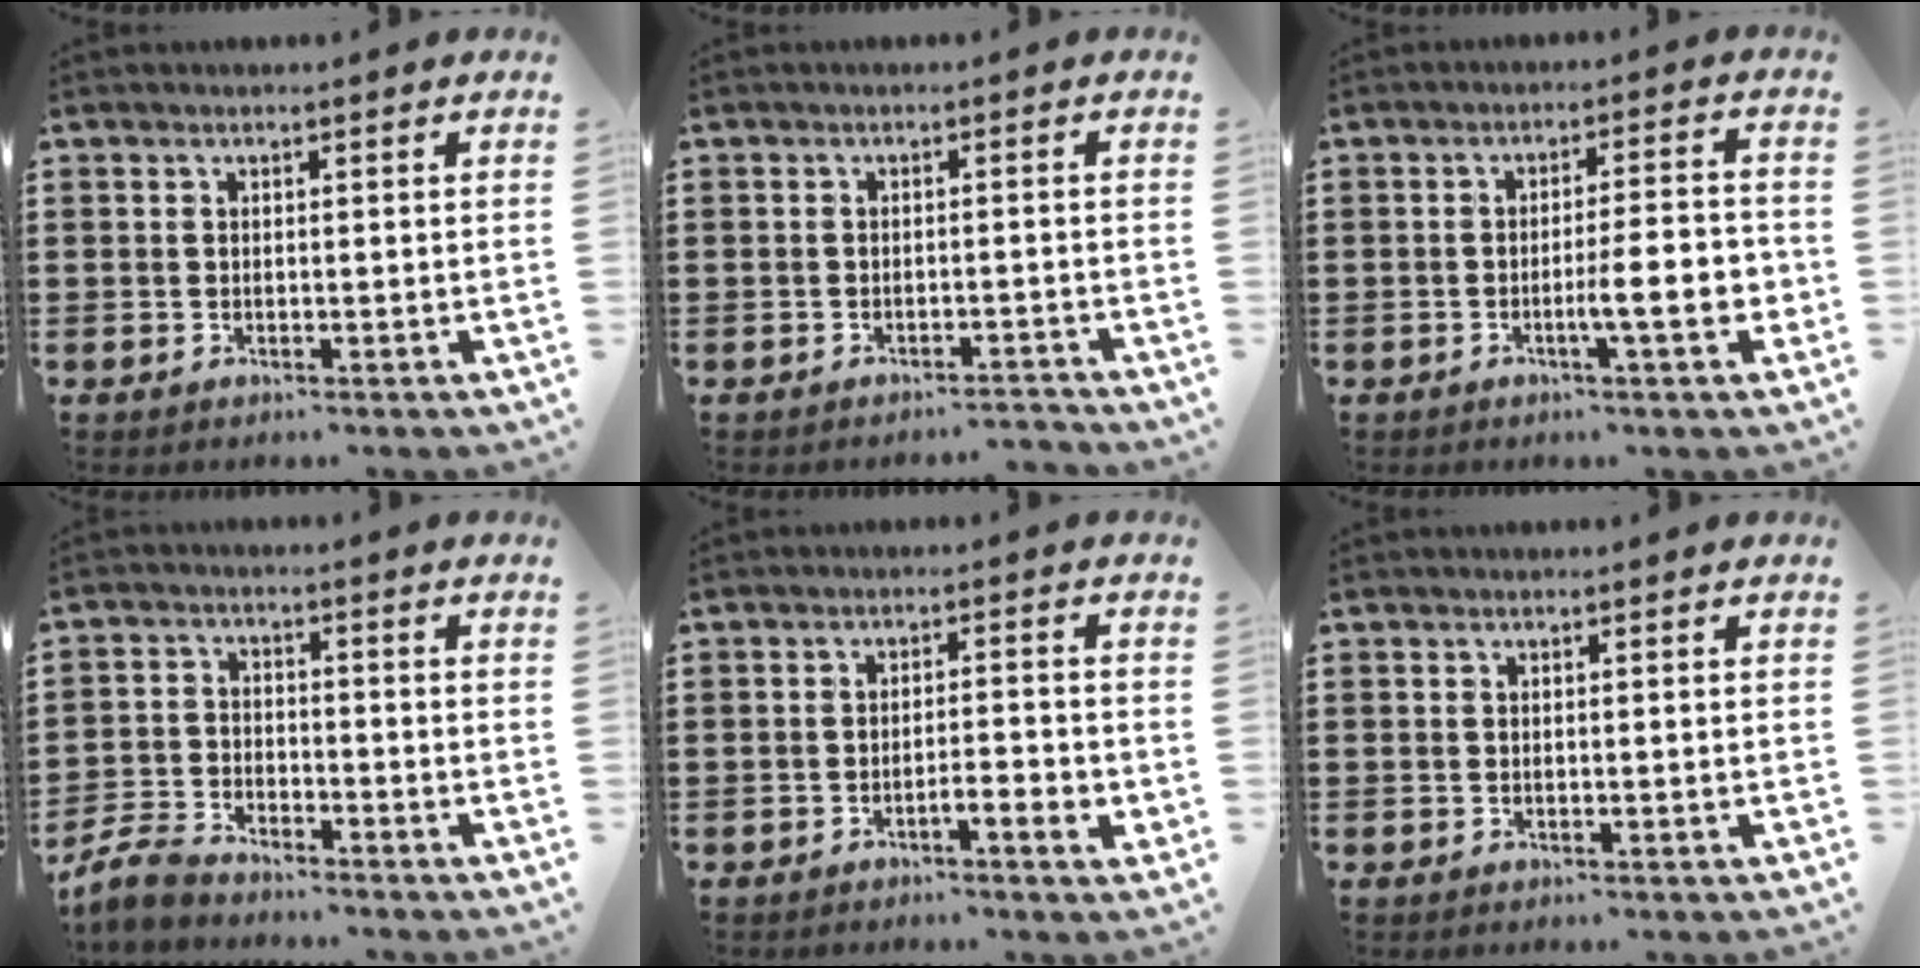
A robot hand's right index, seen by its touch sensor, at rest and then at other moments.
{"total": 1.9, "force": [-1.8, -0.2, 0.5], "torque": [-0.011, 0.000, -0.037]}
{"total": 7.6, "force": [-2.2, 1.0, 7.2], "torque": [-0.115, -0.007, -0.040]}
{"total": 4.6, "force": [-4.3, 0.9, 1.3], "torque": [-0.052, -0.006, -0.093]}
{"total": 3.3, "force": [-1.6, 0.5, 2.8], "torque": [-0.047, -0.001, -0.028]}
{"total": 0.0}